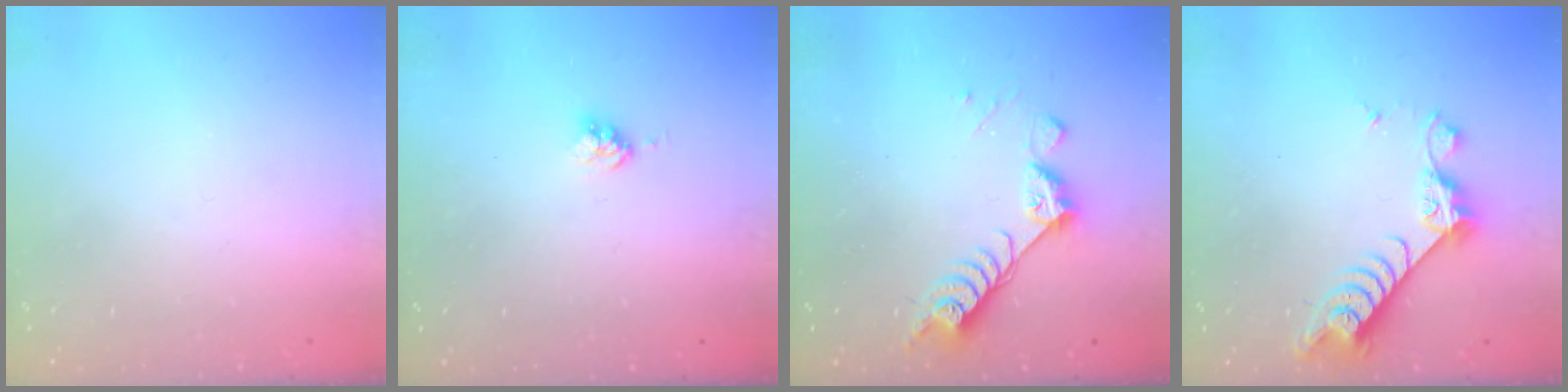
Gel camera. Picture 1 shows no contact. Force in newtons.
{"total": 4.0, "press": 4.0, "slide": 0.1}
{"total": 7.0, "press": 6.9, "slide": 1.4}
{"total": 7.7, "press": 7.6, "slide": 1.1}